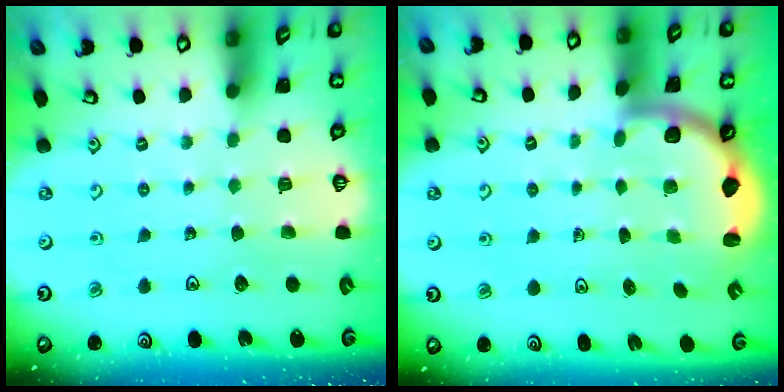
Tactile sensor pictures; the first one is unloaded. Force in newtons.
{"total": 2.6, "press": 2.5, "slide": 0.6}